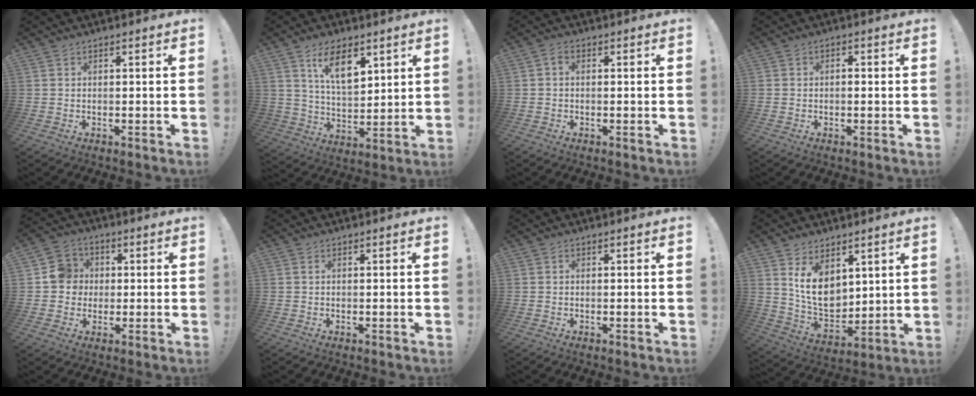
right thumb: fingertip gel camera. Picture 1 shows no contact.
{"total": 11.6, "force": [6.8, 6.4, 6.8], "torque": [-0.107, -0.033, 0.127]}
{"total": 2.0, "force": [-0.5, 1.4, 1.3], "torque": [-0.020, 0.005, -0.010]}
{"total": 1.4, "force": [-0.9, 0.8, 0.6], "torque": [-0.017, 0.007, -0.015]}
{"total": 8.7, "force": [0.4, 8.4, 2.2], "torque": [-0.025, 0.013, 0.014]}
{"total": 0.0}
{"total": 0.0}
{"total": 11.8, "force": [5.1, 8.4, 6.6], "torque": [-0.125, -0.040, 0.099]}